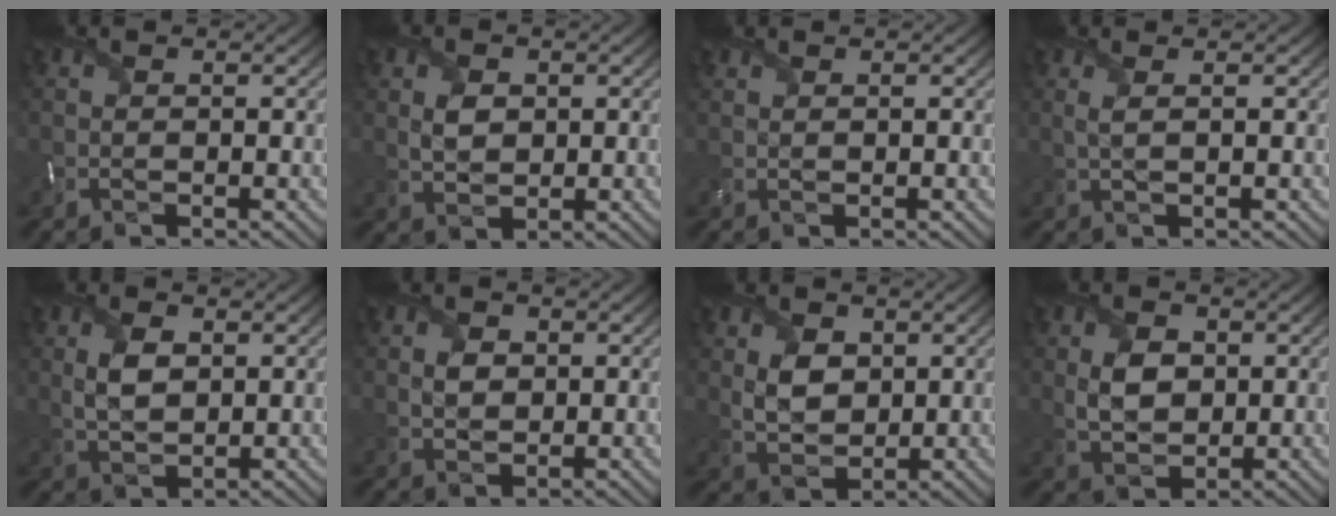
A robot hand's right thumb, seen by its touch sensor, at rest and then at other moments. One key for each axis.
{"total": 3.1, "fx": 0.7, "fy": 2.3, "fz": 2.0, "tx": -0.046, "ty": -0.003, "tz": 0.014}
{"total": 0.6, "fx": 0.6, "fy": 0.0, "fz": -0.1, "tx": -0.002, "ty": 0.003, "tz": 0.014}
{"total": 1.5, "fx": 0.5, "fy": 0.2, "fz": 1.4, "tx": -0.032, "ty": 0.002, "tz": 0.011}
{"total": 4.4, "fx": 1.1, "fy": 2.5, "fz": 3.4, "tx": -0.081, "ty": -0.003, "tz": 0.024}
{"total": 2.6, "fx": 0.5, "fy": 1.9, "fz": 1.6, "tx": -0.038, "ty": -0.004, "tz": 0.010}
{"total": 5.1, "fx": 1.3, "fy": 3.7, "fz": 3.3, "tx": -0.075, "ty": -0.006, "tz": 0.028}
{"total": 5.1, "fx": 0.7, "fy": 3.7, "fz": 3.5, "tx": -0.076, "ty": -0.005, "tz": 0.013}